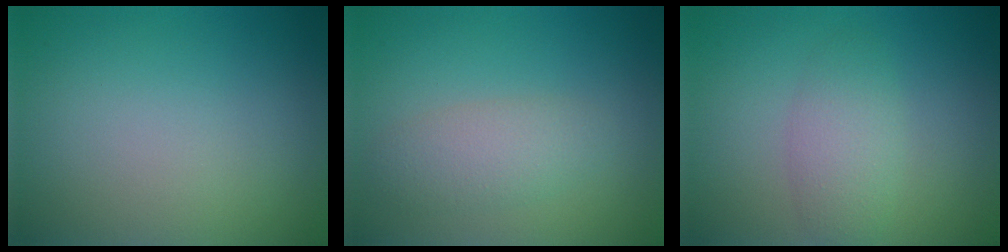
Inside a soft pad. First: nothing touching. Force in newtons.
{"total": 2.7, "press": 2.7, "slide": 0.0}
{"total": 2.7, "press": 2.7, "slide": 0.1}